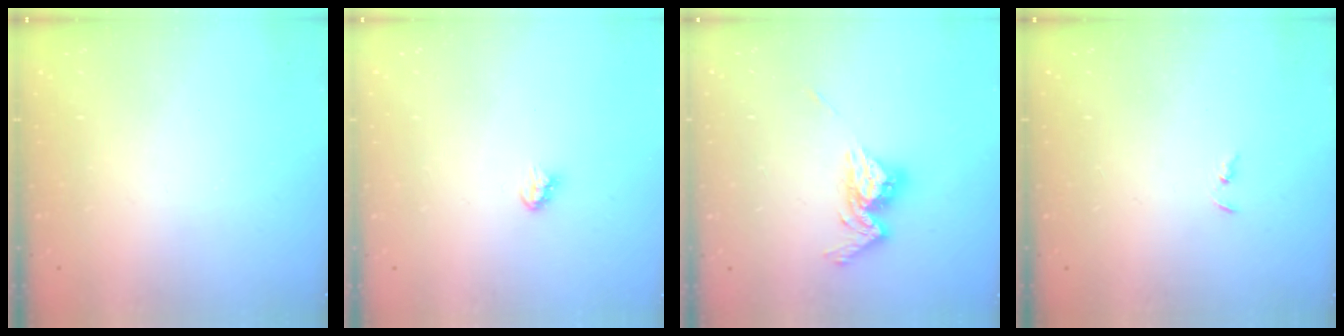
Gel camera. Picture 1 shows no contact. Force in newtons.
{"total": 3.4, "press": 3.4, "slide": 0.3}
{"total": 11.2, "press": 11.1, "slide": 0.9}
{"total": 1.3, "press": 1.2, "slide": 0.3}